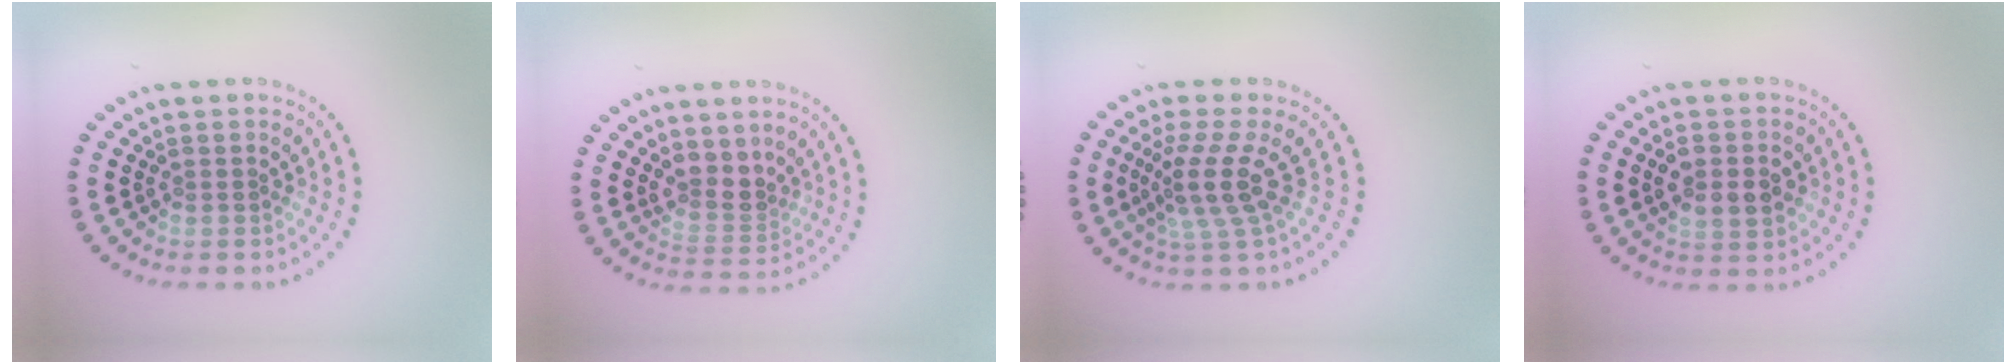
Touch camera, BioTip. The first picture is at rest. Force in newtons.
{"total": 2.4, "press": 1.9, "slide": 1.4}
{"total": 3.7, "press": 2.6, "slide": 2.6}
{"total": 3.6, "press": 3.5, "slide": 0.2}